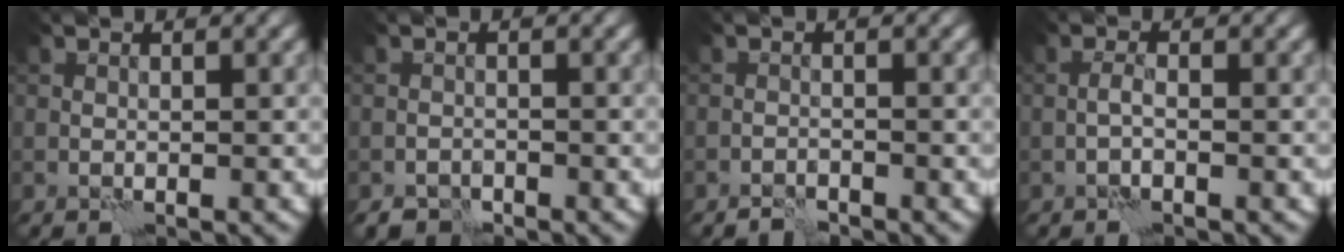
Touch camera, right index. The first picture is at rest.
{"total": 1.7, "force": [-1.6, 0.6, 0.0], "torque": [0.000, 0.001, -0.030]}
{"total": 1.1, "force": [-1.1, -0.1, 0.0], "torque": [0.003, 0.004, -0.023]}
{"total": 0.7, "force": [-0.4, -0.2, 0.5], "torque": [-0.013, 0.004, -0.010]}